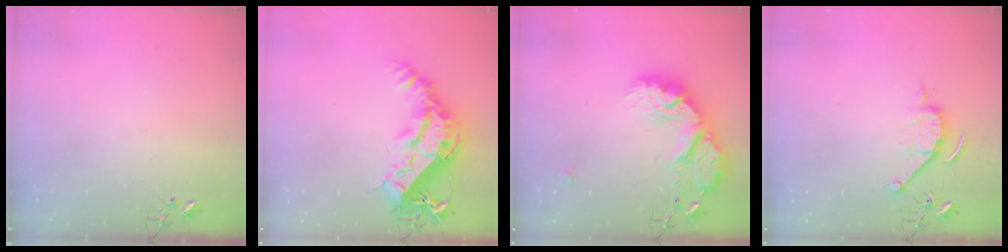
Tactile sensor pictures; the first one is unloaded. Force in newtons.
{"total": 20.3, "press": 20.2, "slide": 2.1}
{"total": 22.6, "press": 22.5, "slide": 1.9}
{"total": 7.9, "press": 7.9, "slide": 0.9}